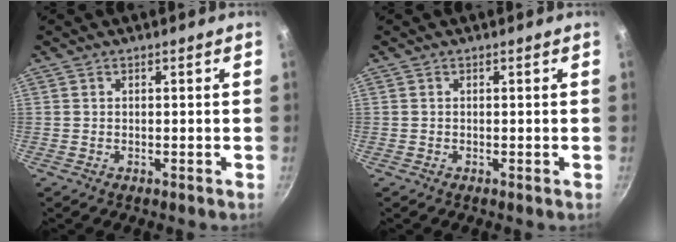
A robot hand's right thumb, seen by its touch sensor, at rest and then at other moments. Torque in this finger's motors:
{"motor_torque": [0.05, -0.06, 0.16, -0.02, -0.01]}